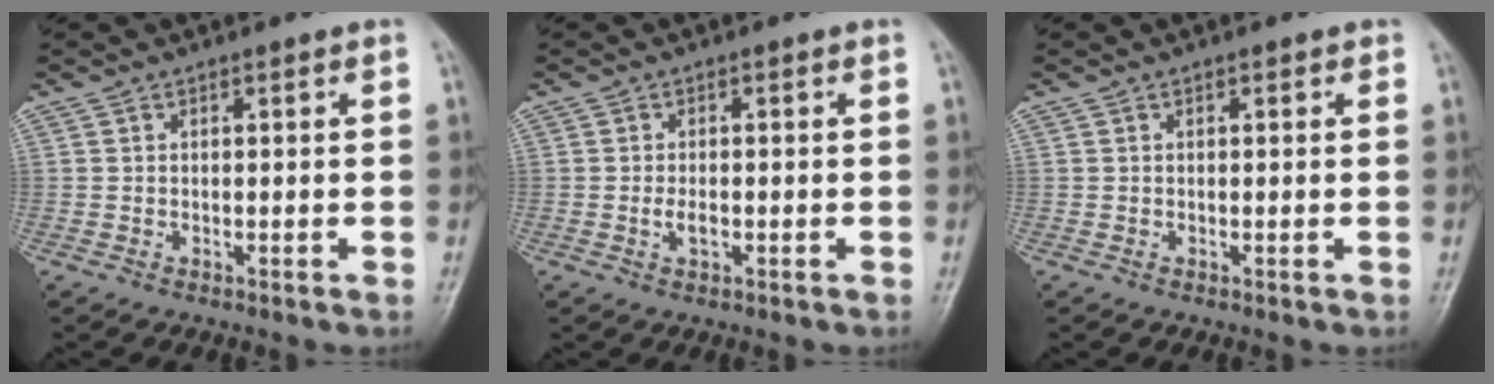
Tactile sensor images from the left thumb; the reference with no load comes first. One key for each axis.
{"total": 2.2, "fx": -0.6, "fy": 1.2, "fz": 1.8, "tx": -0.033, "ty": 0.000, "tz": -0.012}
{"total": 0.8, "fx": 0.3, "fy": 0.4, "fz": 0.6, "tx": -0.009, "ty": 0.001, "tz": 0.002}